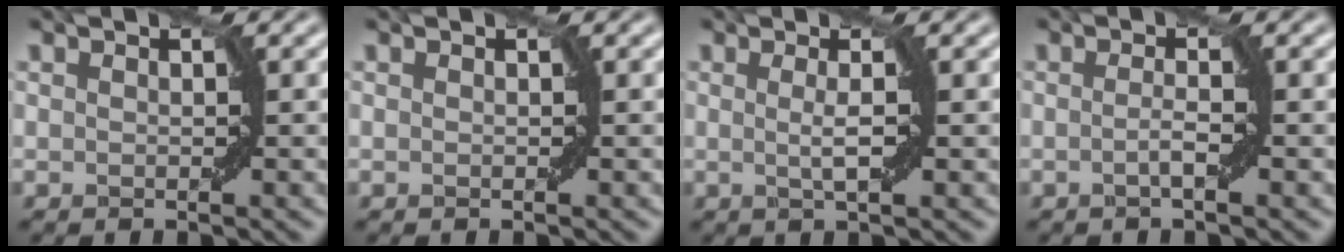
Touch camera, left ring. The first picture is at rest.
{"total": 0.0}
{"total": 2.1, "force": [0.2, 0.3, 2.0], "torque": [-0.035, 0.002, 0.001]}
{"total": 1.5, "force": [-0.4, 0.0, 1.4], "torque": [-0.028, 0.002, -0.008]}